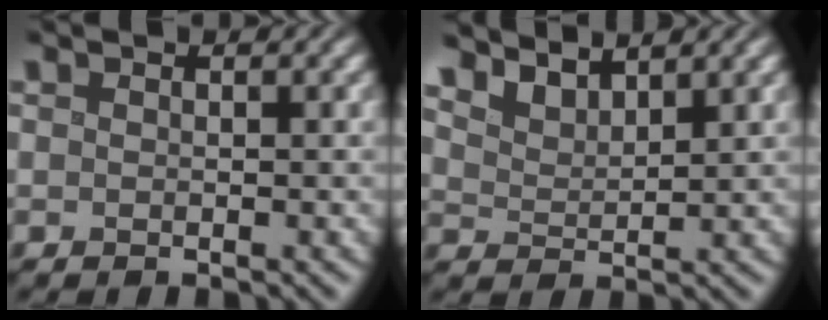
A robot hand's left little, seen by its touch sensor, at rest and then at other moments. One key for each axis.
{"total": 3.9, "fx": 3.5, "fy": 1.2, "fz": 1.2, "tx": -0.033, "ty": -0.002, "tz": 0.067}